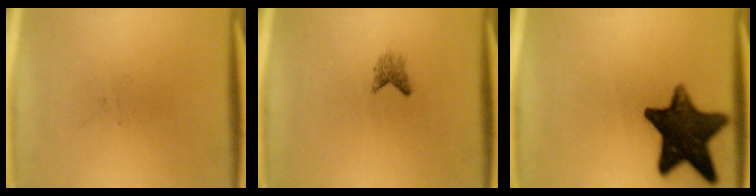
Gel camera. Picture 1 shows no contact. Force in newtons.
{"total": 1.4}
{"total": 14.5}